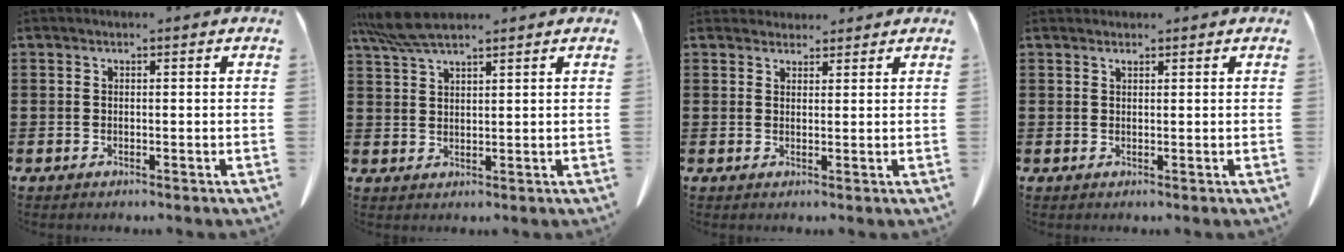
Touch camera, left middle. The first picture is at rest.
{"total": 5.6, "force": [4.5, 0.8, 3.3], "torque": [-0.075, -0.005, 0.085]}
{"total": 2.5, "force": [2.4, 0.8, 0.2], "torque": [-0.010, -0.003, 0.047]}
{"total": 0.8, "force": [0.7, 0.2, 0.3], "torque": [-0.008, -0.003, 0.016]}